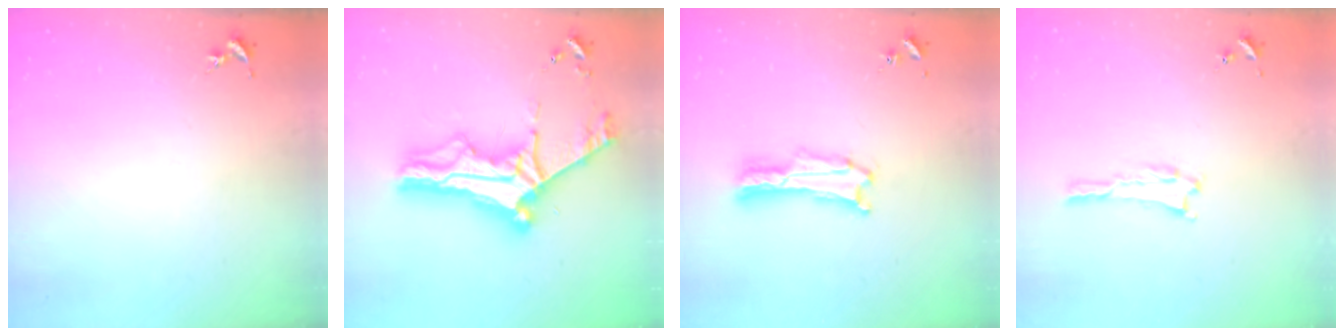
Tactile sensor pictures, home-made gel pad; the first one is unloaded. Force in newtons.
{"total": 11.7, "press": 11.6, "slide": 1.2}
{"total": 1.7, "press": 1.7, "slide": 0.3}
{"total": 0.5, "press": 0.5, "slide": 0.1}